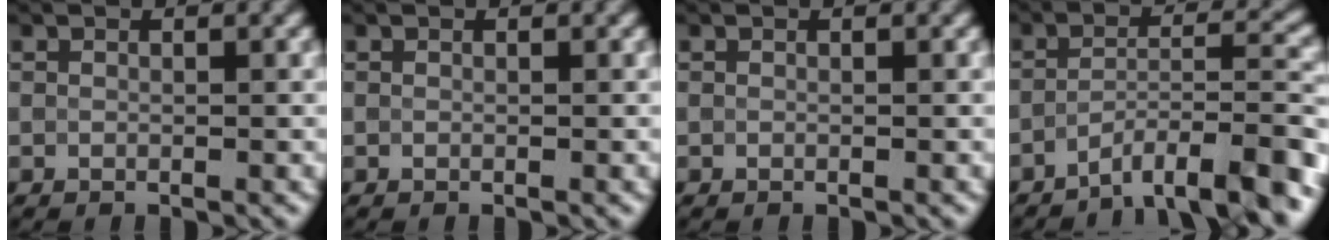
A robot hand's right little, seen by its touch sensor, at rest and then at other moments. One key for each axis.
{"total": 0.0}
{"total": 0.0}
{"total": 7.7, "fx": -5.2, "fy": 1.8, "fz": 5.4, "tx": -0.080, "ty": 0.007, "tz": -0.088}